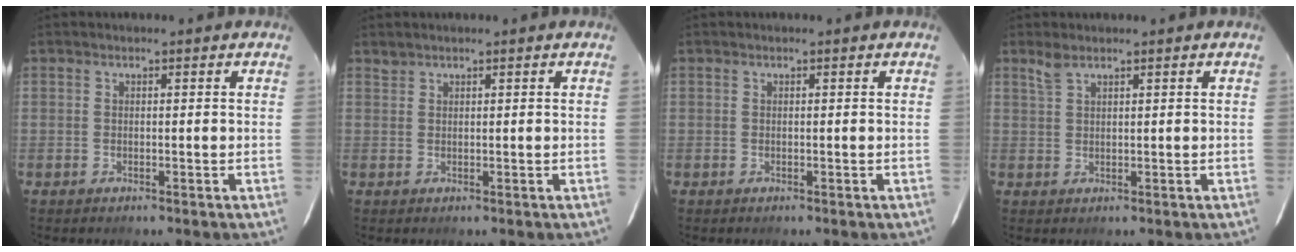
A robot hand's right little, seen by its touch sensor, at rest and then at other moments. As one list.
[{"total": 0.8, "force": [0.8, 0.1, 0.0], "torque": [-0.001, 0.002, 0.017]}, {"total": 0.0}, {"total": 1.9, "force": [1.6, 0.4, 0.9], "torque": [-0.020, 0.004, 0.032]}]